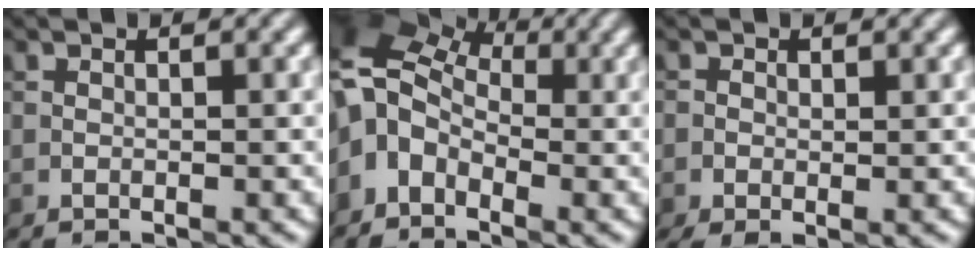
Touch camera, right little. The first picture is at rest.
{"total": 7.3, "force": [-0.2, 5.2, 5.0], "torque": [-0.105, 0.021, -0.024]}
{"total": 1.7, "force": [-0.3, 1.0, 1.4], "torque": [-0.026, -0.001, -0.002]}